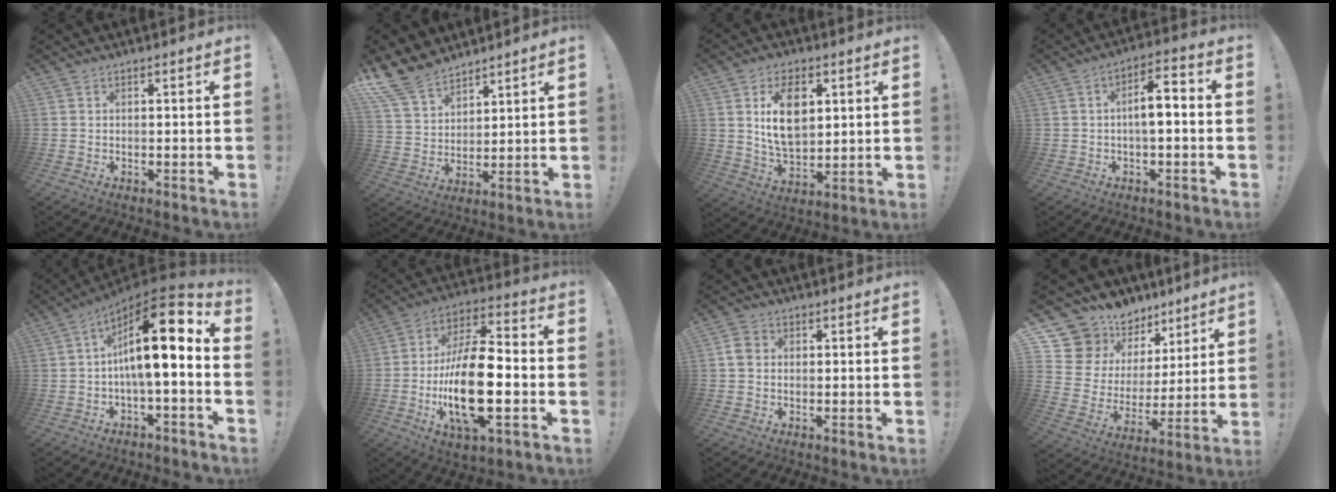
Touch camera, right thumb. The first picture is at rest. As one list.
[{"total": 12.8, "force": [10.3, 6.4, 4.1], "torque": [-0.087, -0.069, 0.200]}, {"total": 13.2, "force": [3.8, 8.1, 9.7], "torque": [-0.158, -0.011, 0.063]}, {"total": 7.8, "force": [-0.7, 2.6, 7.3], "torque": [-0.112, 0.008, -0.016]}, {"total": 17.0, "force": [2.8, 4.2, 16.2], "torque": [-0.259, -0.021, 0.039]}, {"total": 21.5, "force": [-4.6, 8.3, 19.3], "torque": [-0.374, 0.008, -0.079]}, {"total": 3.7, "force": [0.3, 3.0, 2.3], "torque": [-0.037, 0.007, 0.007]}, {"total": 13.8, "force": [11.1, 7.8, 2.0], "torque": [-0.055, -0.097, 0.220]}]